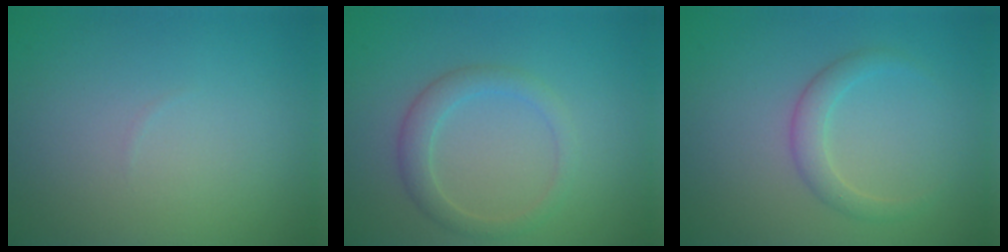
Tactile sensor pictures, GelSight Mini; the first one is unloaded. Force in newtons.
{"total": 2.4, "press": 2.4, "slide": 0.0}
{"total": 2.0, "press": 2.0, "slide": 0.1}